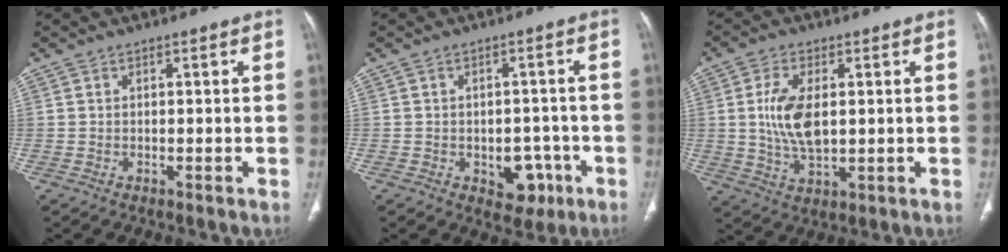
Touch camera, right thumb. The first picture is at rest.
{"total": 6.7, "force": [-2.7, 4.6, 4.1], "torque": [-0.019, 0.019, -0.027]}
{"total": 9.3, "force": [1.1, 4.8, 8.0], "torque": [-0.160, -0.010, 0.027]}